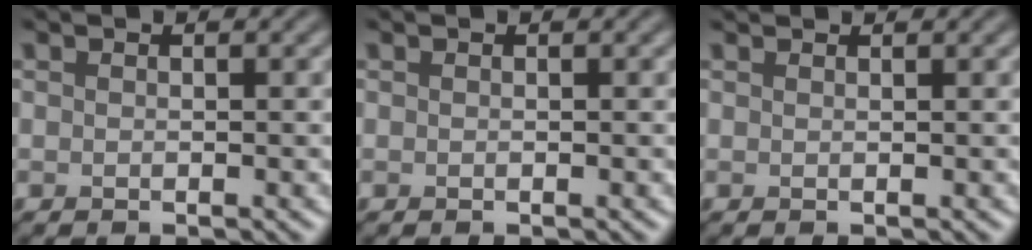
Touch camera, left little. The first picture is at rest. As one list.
[{"total": 0.0}, {"total": 1.3, "force": [1.3, 0.1, 0.3], "torque": [-0.012, -0.003, 0.012]}]